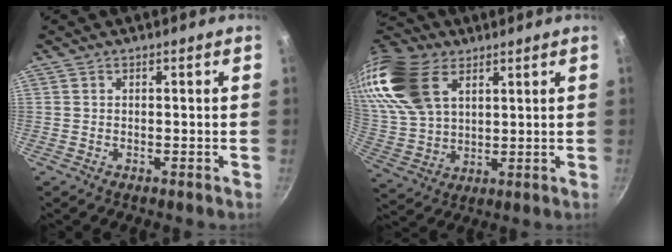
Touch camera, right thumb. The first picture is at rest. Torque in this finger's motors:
{"motor_torque": [1.10, 1.47, 0.50, -0.06, 0.24]}